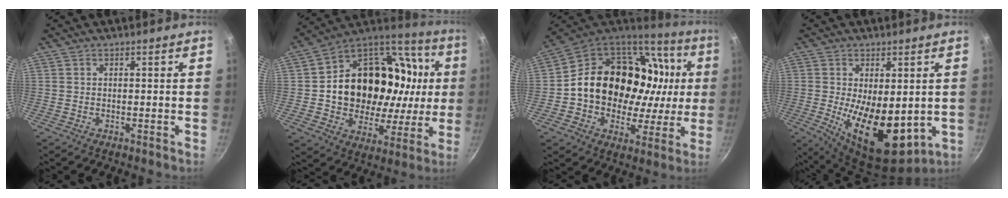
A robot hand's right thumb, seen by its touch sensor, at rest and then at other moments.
{"total": 29.0, "force": [2.9, 21.5, 19.2], "torque": [-0.275, 0.039, 0.055]}
{"total": 27.5, "force": [3.6, 20.1, 18.3], "torque": [-0.269, 0.037, 0.067]}
{"total": 15.7, "force": [-1.3, 8.1, 13.3], "torque": [-0.198, -0.027, -0.001]}